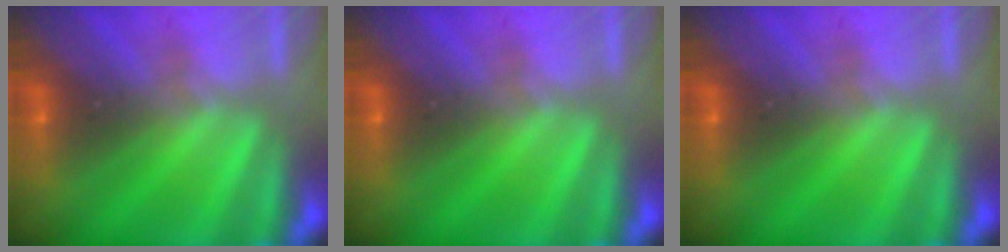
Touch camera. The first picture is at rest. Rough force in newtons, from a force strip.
{"total": 0.0}
{"total": 0.0}